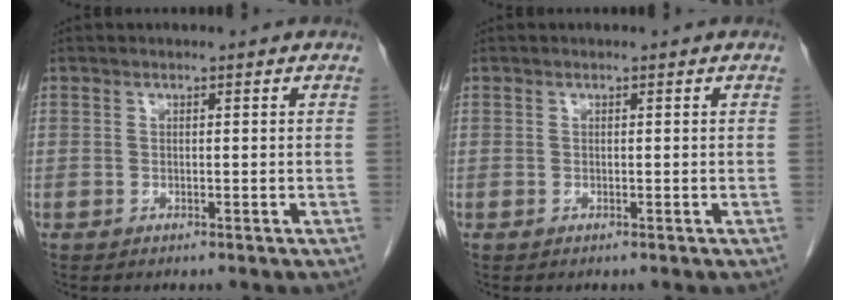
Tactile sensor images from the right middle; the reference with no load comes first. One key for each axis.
{"total": 0.0}